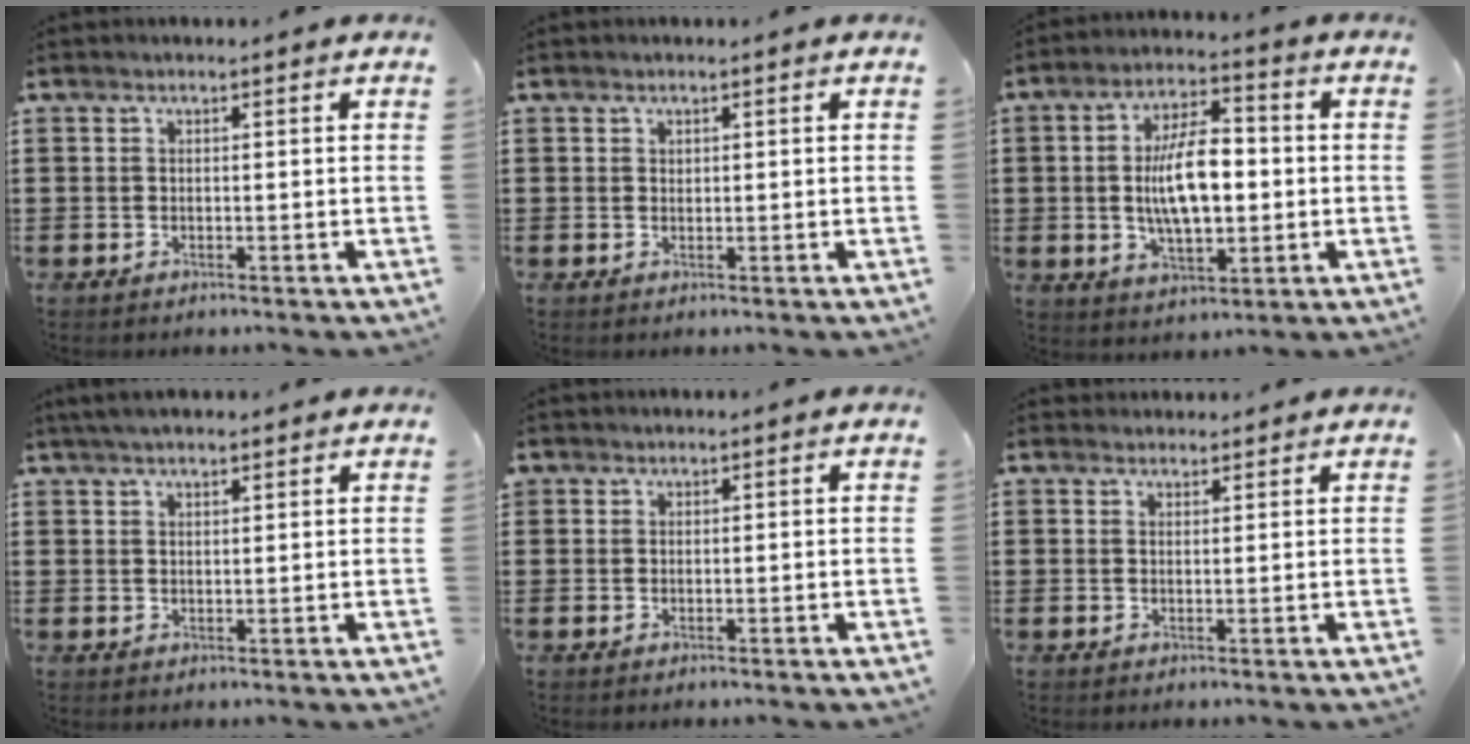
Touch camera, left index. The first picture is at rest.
{"total": 0.6, "force": [0.5, 0.4, 0.2], "torque": [-0.005, 0.002, 0.010]}
{"total": 10.7, "force": [0.0, 4.9, 9.5], "torque": [-0.186, 0.007, -0.007]}
{"total": 2.7, "force": [2.2, 0.5, 1.4], "torque": [-0.032, 0.006, 0.041]}
{"total": 0.6, "force": [0.4, 0.5, 0.1], "torque": [-0.005, 0.003, 0.008]}
{"total": 1.5, "force": [1.5, 0.5, 0.0], "torque": [-0.004, 0.002, 0.030]}